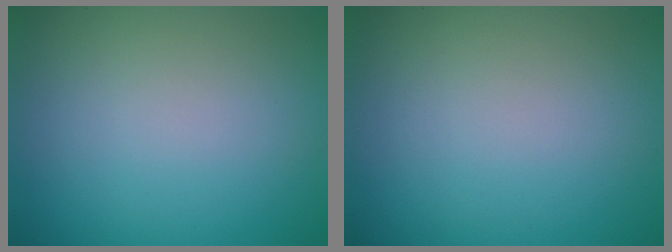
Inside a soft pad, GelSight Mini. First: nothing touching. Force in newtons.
{"total": 0.0}